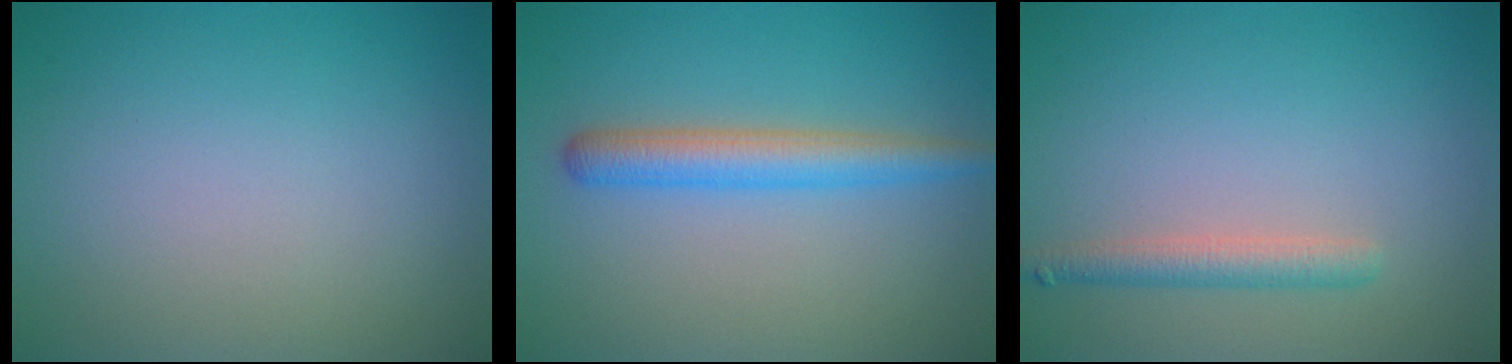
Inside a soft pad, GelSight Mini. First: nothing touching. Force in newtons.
{"total": 3.5, "press": 3.5, "slide": 0.1}
{"total": 2.2, "press": 2.2, "slide": 0.1}